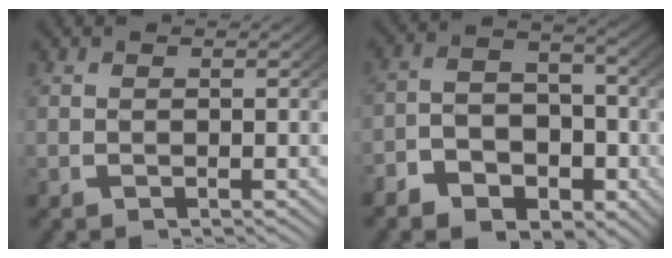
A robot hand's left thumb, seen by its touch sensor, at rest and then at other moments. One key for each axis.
{"total": 7.9, "fx": -2.9, "fy": 5.8, "fz": 4.5, "tx": -0.076, "ty": -0.028, "tz": -0.043}